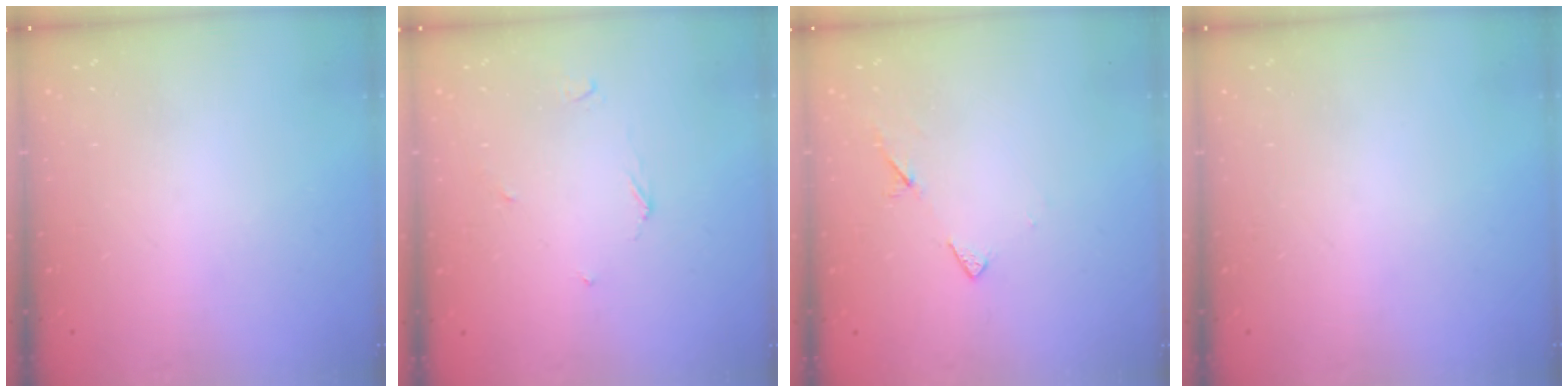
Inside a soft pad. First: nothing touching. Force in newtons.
{"total": 2.8, "press": 2.8, "slide": 0.2}
{"total": 6.5, "press": 6.5, "slide": 0.6}
{"total": 0.0}